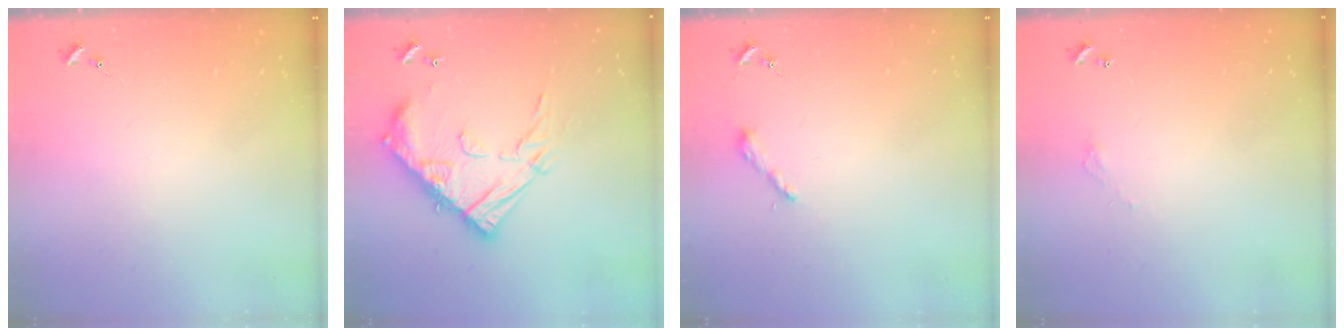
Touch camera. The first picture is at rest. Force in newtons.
{"total": 19.3, "press": 19.2, "slide": 1.6}
{"total": 3.8, "press": 3.8, "slide": 0.3}
{"total": 2.7, "press": 2.7, "slide": 0.2}